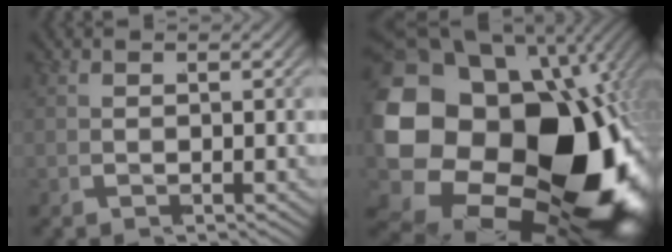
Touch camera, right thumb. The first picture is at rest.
{"total": 34.3, "force": [-5.7, 23.2, 24.6], "torque": [-0.468, -0.088, -0.055]}